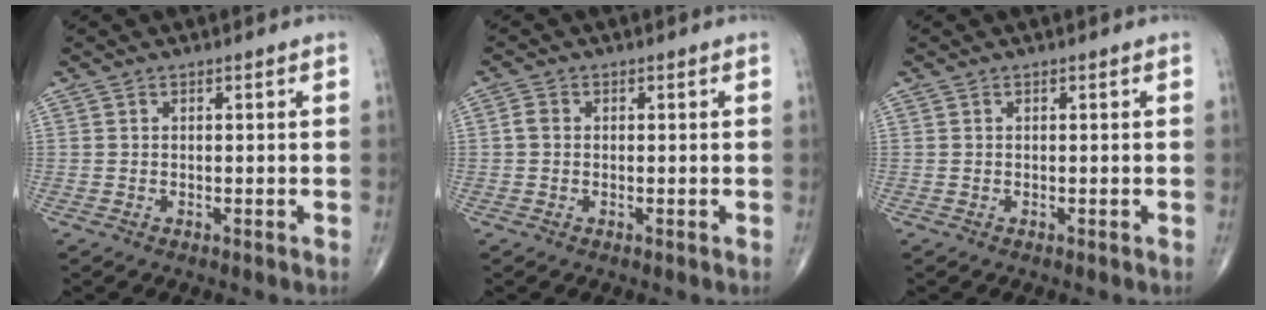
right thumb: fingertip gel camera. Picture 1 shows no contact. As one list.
[{"total": 1.6, "force": [0.0, 1.3, 1.0], "torque": [-0.016, 0.003, -0.003]}, {"total": 0.0}]